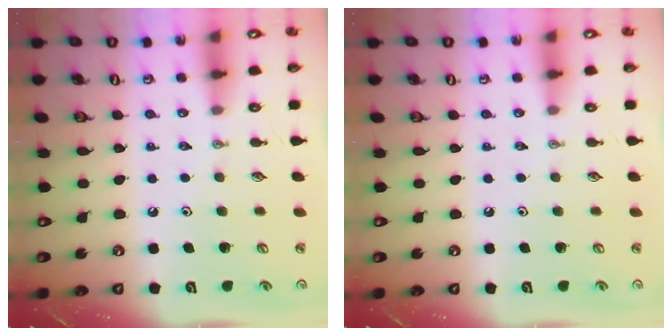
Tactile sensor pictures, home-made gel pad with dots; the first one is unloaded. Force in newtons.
{"total": 0.0}